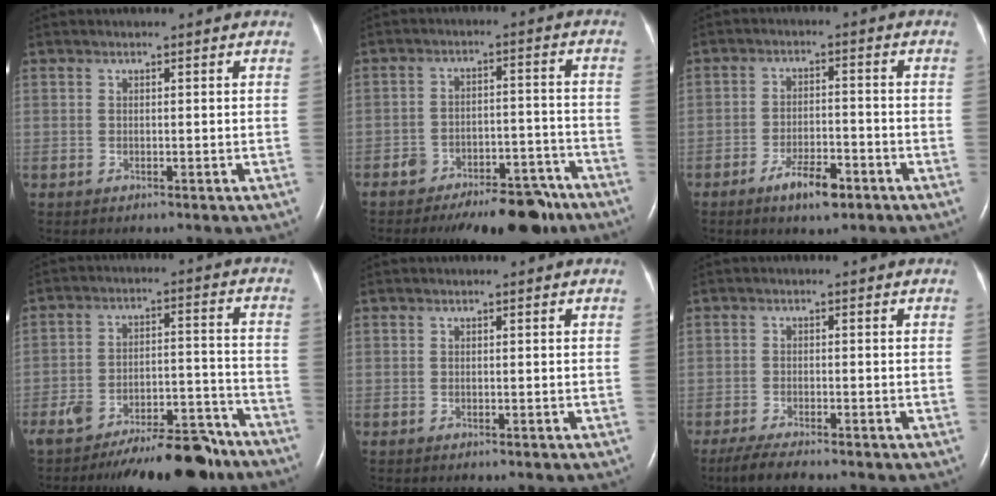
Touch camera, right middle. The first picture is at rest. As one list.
[{"total": 12.3, "force": [-10.0, 4.4, 5.8], "torque": [-0.057, 0.022, -0.146]}, {"total": 6.0, "force": [-3.8, 1.7, 4.3], "torque": [-0.081, -0.002, -0.061]}, {"total": 14.7, "force": [-12.6, 3.4, 6.7], "torque": [-0.086, 0.024, -0.192]}, {"total": 0.0}, {"total": 4.5, "force": [-3.7, 0.4, 2.6], "torque": [-0.050, -0.013, -0.064]}]